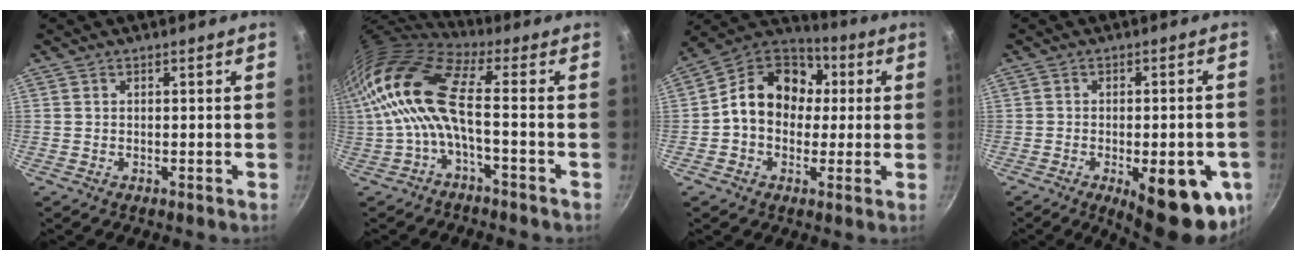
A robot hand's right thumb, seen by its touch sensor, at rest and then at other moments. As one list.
[{"total": 14.5, "force": [-0.9, 5.1, 13.6], "torque": [-0.289, 0.021, -0.031]}, {"total": 15.2, "force": [1.4, 12.2, 8.9], "torque": [-0.107, 0.034, 0.002]}, {"total": 17.2, "force": [-5.9, 6.4, 14.8], "torque": [-0.146, 0.000, -0.071]}]